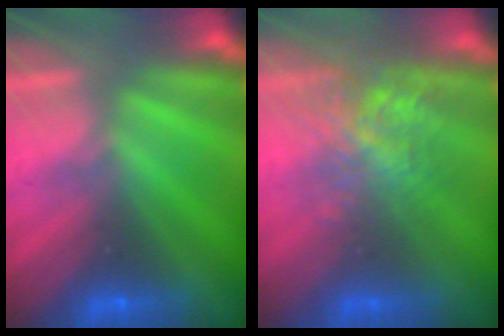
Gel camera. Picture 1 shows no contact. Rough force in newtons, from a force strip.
{"total": 3.5}